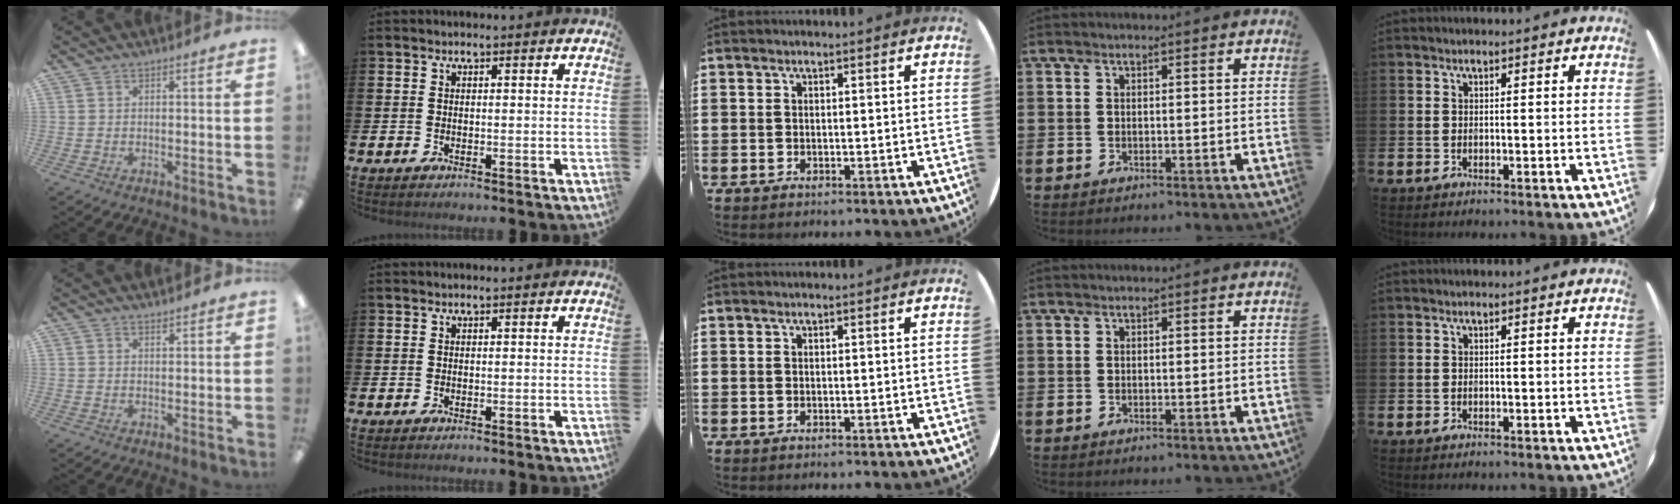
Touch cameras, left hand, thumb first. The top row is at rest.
{"thumb": {"total": 0.9, "force": [0.9, 0.1, 0.2], "torque": [-0.005, 0.000, 0.017]}}